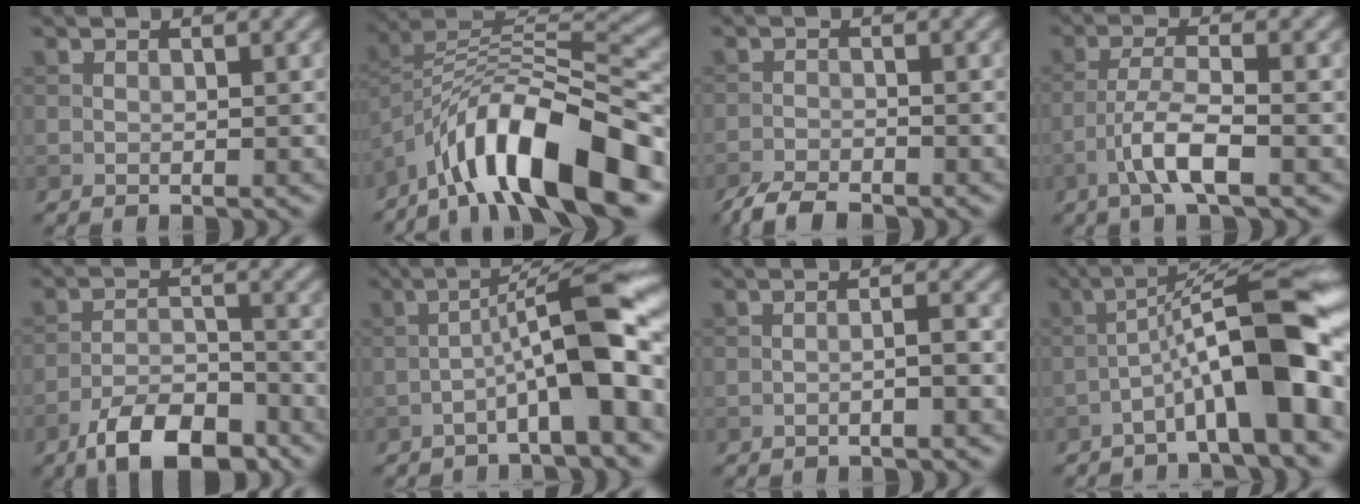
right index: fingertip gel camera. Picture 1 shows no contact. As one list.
[{"total": 13.4, "force": [-7.9, 4.3, 9.9], "torque": [-0.152, 0.018, -0.144]}, {"total": 3.8, "force": [-3.3, 1.0, 1.6], "torque": [-0.030, -0.007, -0.069]}, {"total": 4.5, "force": [-2.2, 0.9, 3.8], "torque": [-0.075, 0.008, -0.050]}, {"total": 7.6, "force": [-5.4, 2.8, 4.5], "torque": [-0.074, -0.002, -0.100]}, {"total": 9.0, "force": [-3.1, 1.1, 8.4], "torque": [-0.123, 0.034, -0.051]}, {"total": 1.7, "force": [-1.0, 0.1, 1.3], "torque": [-0.023, 0.008, -0.022]}, {"total": 10.8, "force": [-3.9, 1.6, 10.0], "torque": [-0.148, 0.036, -0.064]}]